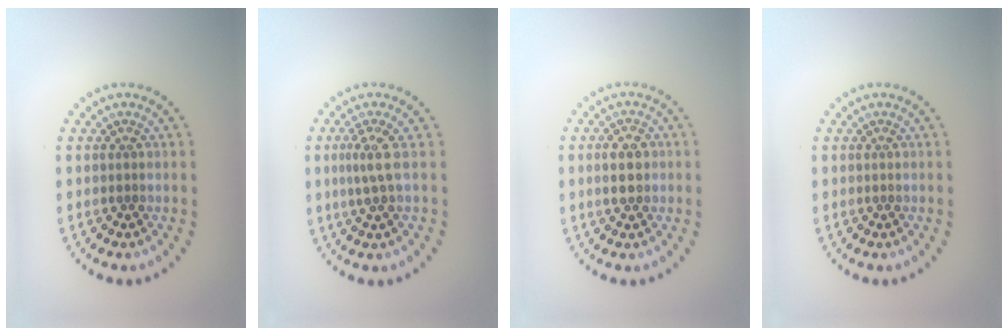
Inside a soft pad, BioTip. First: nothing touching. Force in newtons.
{"total": 2.2, "press": 1.5, "slide": 1.6}
{"total": 2.7, "press": 2.7, "slide": 0.1}
{"total": 0.0}